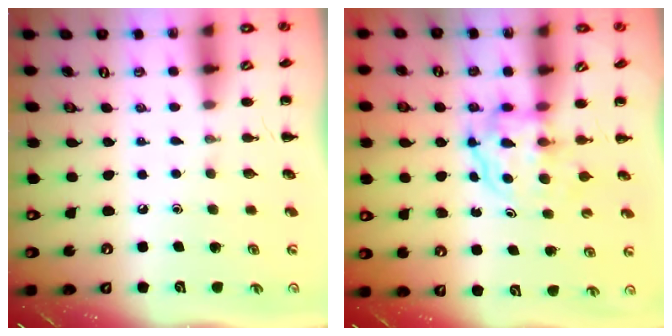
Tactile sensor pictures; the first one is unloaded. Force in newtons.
{"total": 3.7, "press": 3.7, "slide": 0.2}